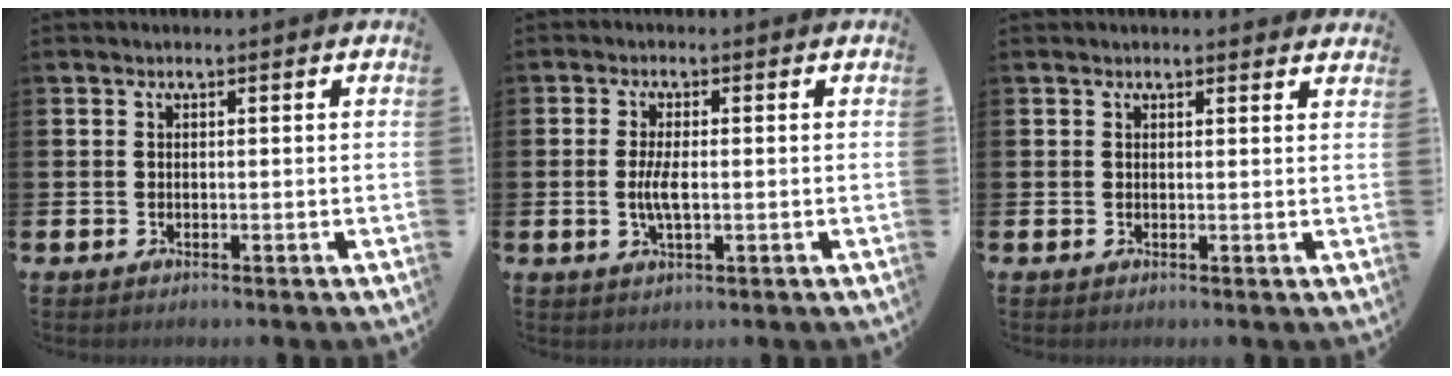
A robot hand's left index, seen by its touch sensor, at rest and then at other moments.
{"total": 3.5, "force": [-0.2, 1.2, 3.3], "torque": [-0.058, -0.005, -0.008]}
{"total": 0.9, "force": [0.9, 0.1, 0.0], "torque": [0.014, -0.005, 0.014]}